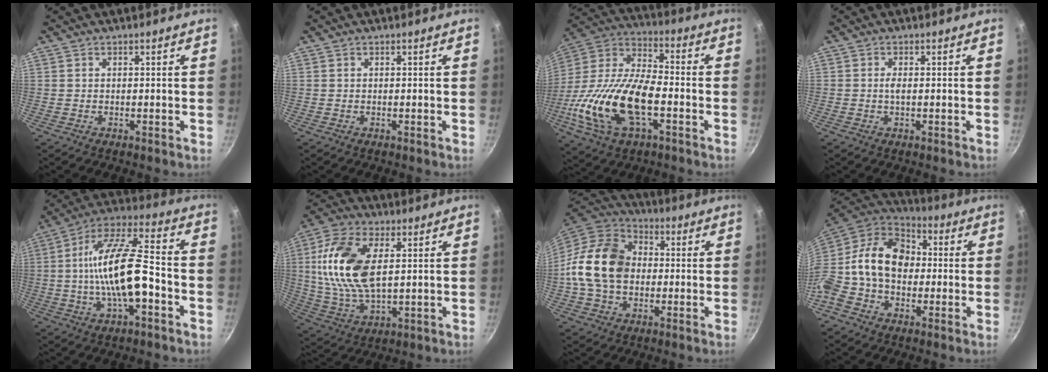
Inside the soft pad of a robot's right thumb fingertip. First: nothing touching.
{"total": 0.0}
{"total": 22.6, "force": [-5.9, 11.3, 18.7], "torque": [-0.355, 0.034, -0.121]}
{"total": 1.1, "force": [0.0, 0.4, 1.1], "torque": [-0.022, 0.001, -0.001]}
{"total": 17.8, "force": [-3.4, 6.5, 16.3], "torque": [-0.284, 0.040, -0.069]}
{"total": 16.6, "force": [3.5, 8.9, 13.6], "torque": [-0.262, -0.001, 0.067]}
{"total": 17.2, "force": [-0.4, 12.9, 11.4], "torque": [-0.183, 0.030, -0.023]}
{"total": 17.3, "force": [0.1, 13.0, 11.4], "torque": [-0.175, 0.042, -0.019]}